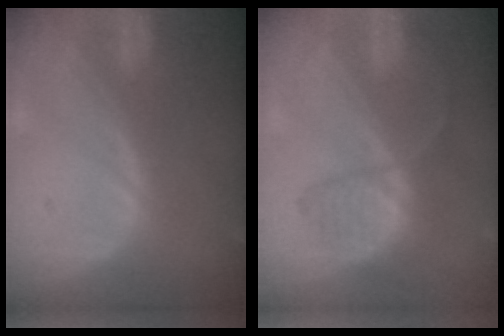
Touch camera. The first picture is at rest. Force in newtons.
{"total": 6.6, "press": 6.2, "slide": 2.3}